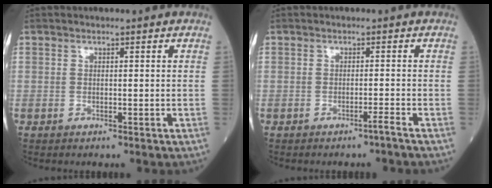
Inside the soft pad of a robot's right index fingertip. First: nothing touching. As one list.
[{"total": 1.3, "force": [-1.0, -0.4, 0.6], "torque": [-0.008, 0.002, -0.018]}]